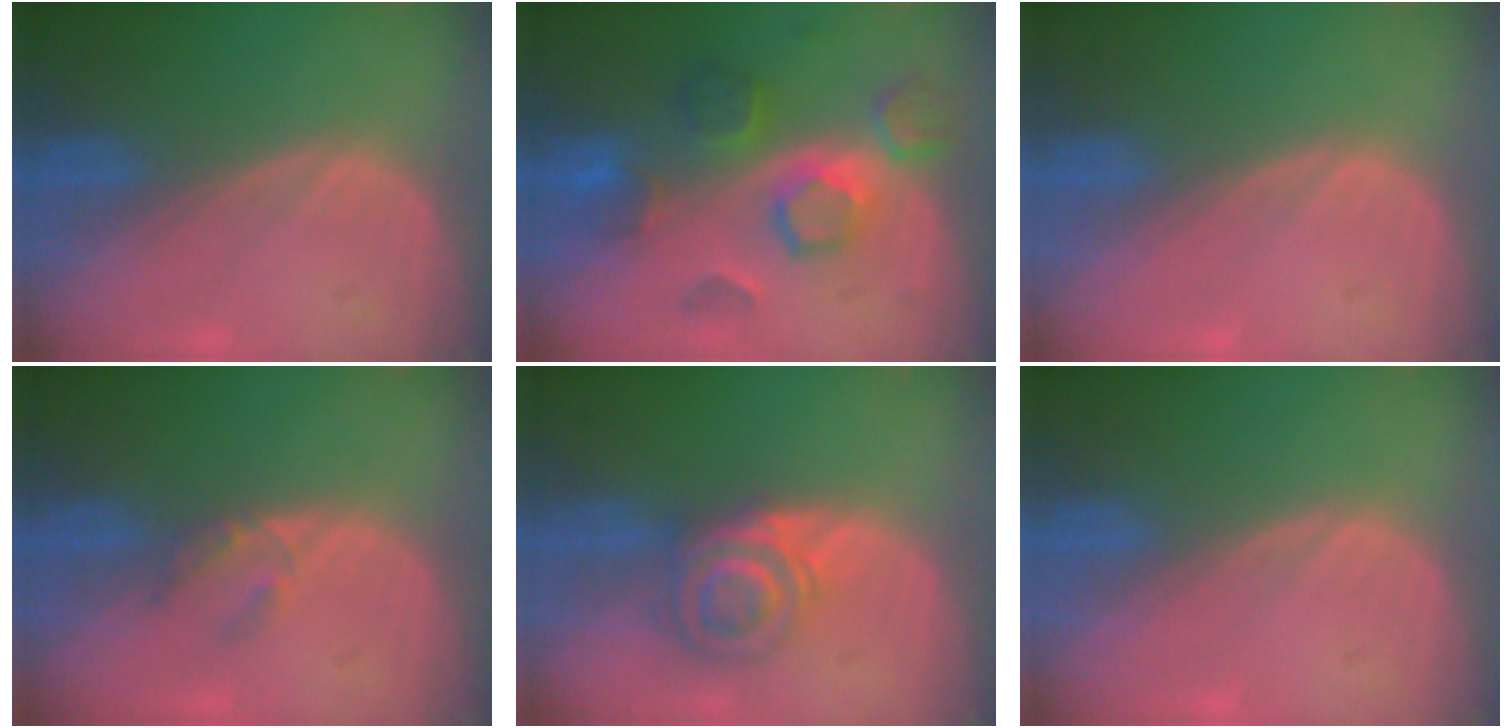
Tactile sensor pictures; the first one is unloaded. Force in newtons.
{"total": 8.2, "press": 7.8, "slide": 2.5}
{"total": 0.5, "press": 0.0, "slide": 0.5}
{"total": 2.3, "press": 2.0, "slide": 1.1}
{"total": 6.7, "press": 5.9, "slide": 3.2}
{"total": 0.5, "press": 0.0, "slide": 0.5}